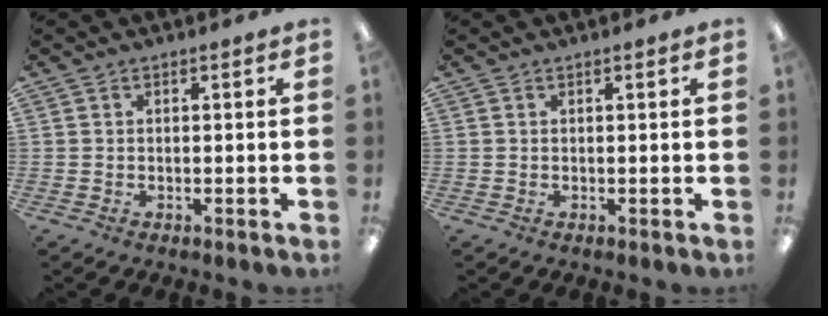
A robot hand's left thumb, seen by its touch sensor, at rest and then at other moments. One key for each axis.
{"total": 0.0}